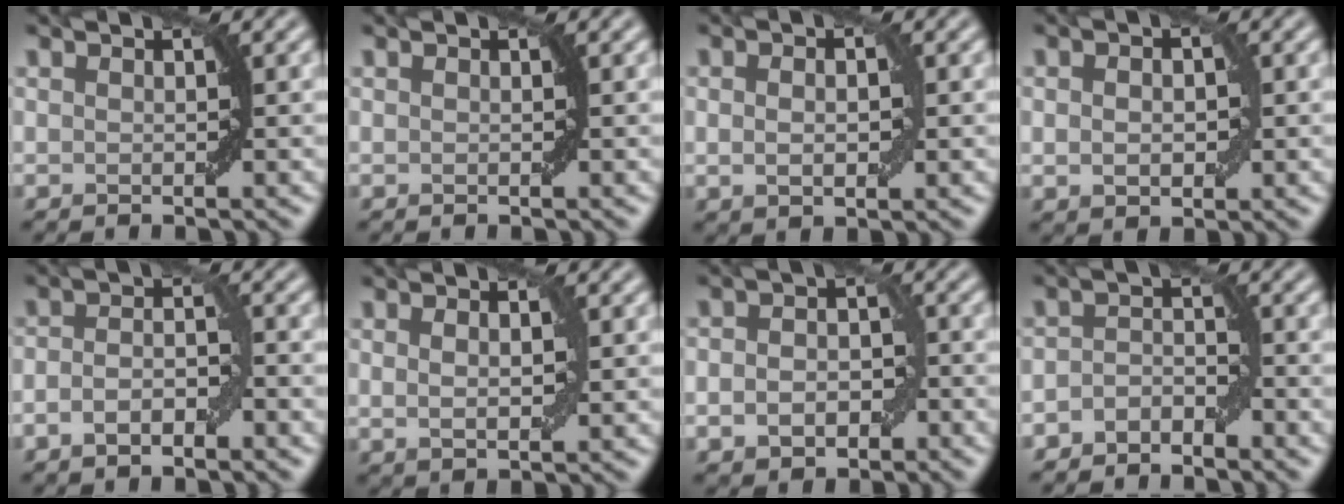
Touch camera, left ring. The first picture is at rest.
{"total": 0.0}
{"total": 2.4, "force": [0.1, 1.2, 2.1], "torque": [-0.036, 0.001, 0.003]}
{"total": 2.3, "force": [0.0, 1.5, 1.8], "torque": [-0.030, 0.003, 0.003]}
{"total": 3.2, "force": [-1.3, 1.3, 2.6], "torque": [-0.048, 0.001, -0.026]}
{"total": 2.4, "force": [0.5, 1.0, 2.1], "torque": [-0.037, -0.001, 0.012]}
{"total": 3.9, "force": [-1.1, 2.7, 2.6], "torque": [-0.038, 0.000, -0.023]}
{"total": 2.0, "force": [-1.6, 0.9, 0.6], "torque": [-0.012, 0.011, -0.033]}